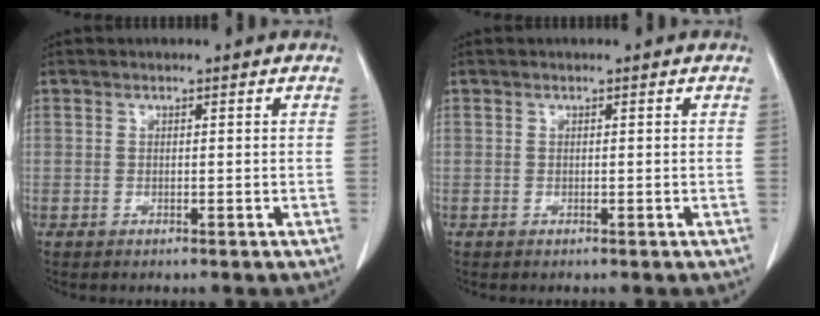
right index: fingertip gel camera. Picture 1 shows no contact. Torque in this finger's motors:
{"motor_torque": [0.00, 0.00, 0.00, 0.00]}